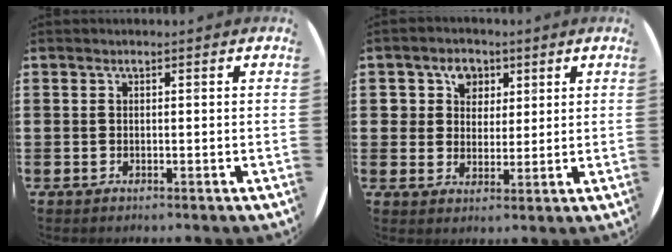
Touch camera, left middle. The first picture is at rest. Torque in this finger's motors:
{"motor_torque": [0.15, -0.11, 0.09, 0.02]}